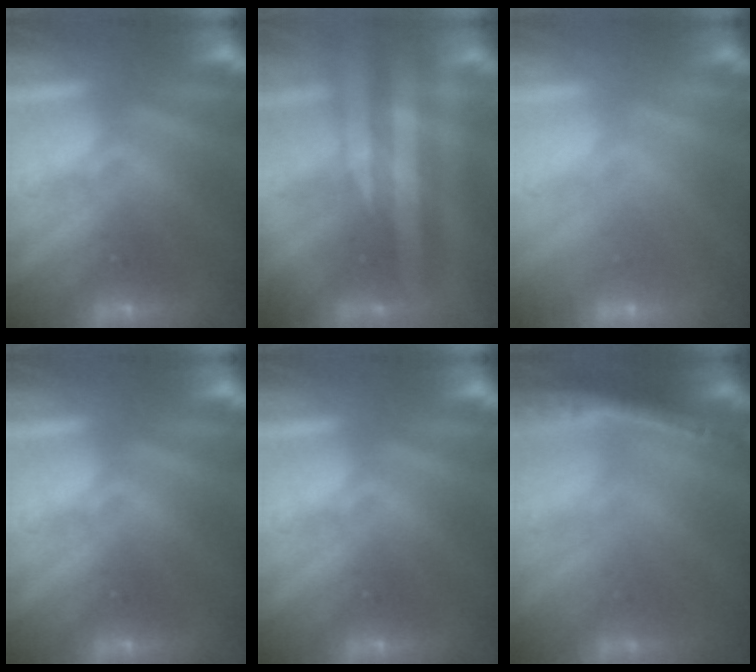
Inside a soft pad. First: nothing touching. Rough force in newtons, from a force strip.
{"total": 2.1}
{"total": 1.9}
{"total": 0.0}
{"total": 0.0}
{"total": 1.3}